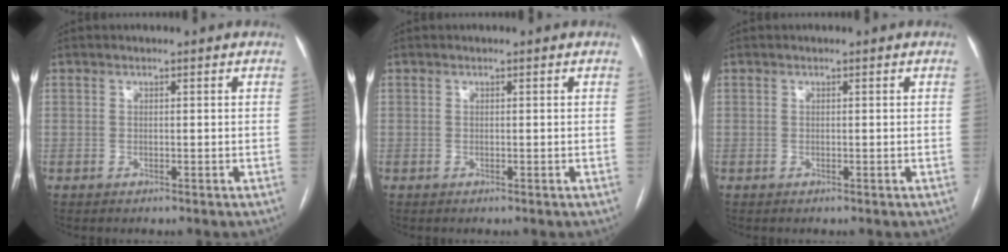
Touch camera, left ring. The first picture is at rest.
{"total": 0.0}
{"total": 0.0}